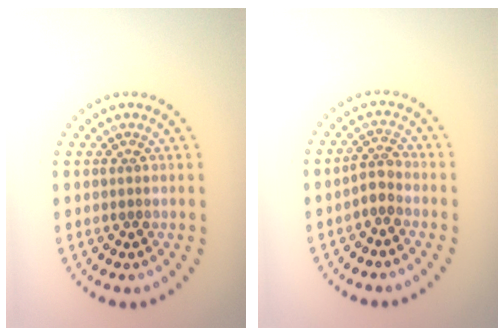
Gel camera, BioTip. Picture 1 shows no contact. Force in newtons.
{"total": 1.8, "press": 1.4, "slide": 1.1}